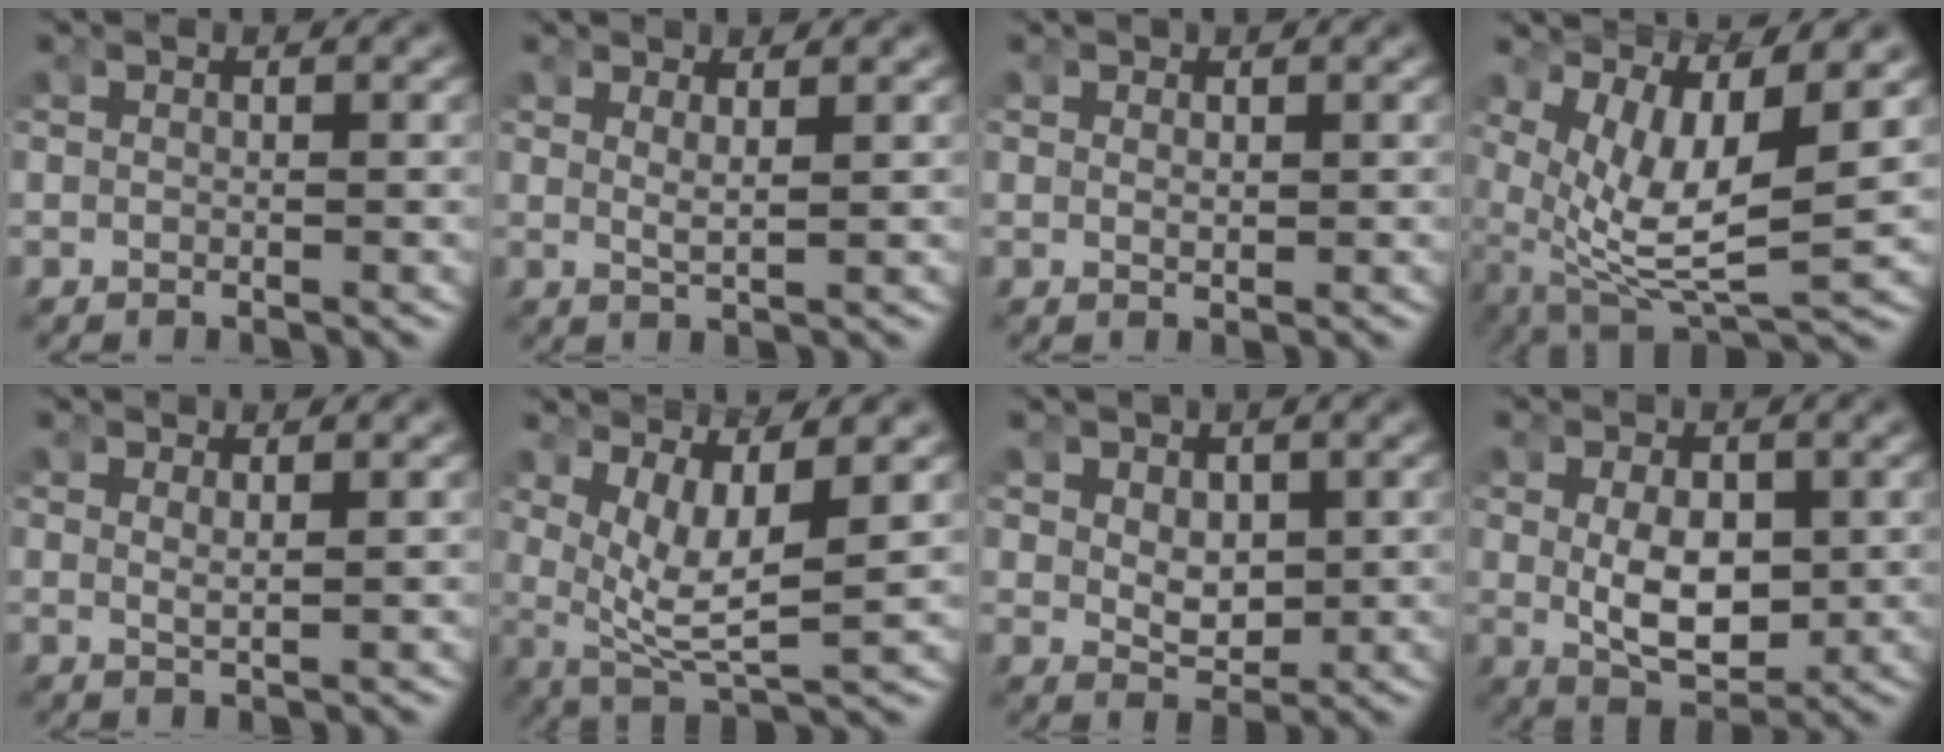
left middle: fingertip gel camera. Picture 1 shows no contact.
{"total": 1.6, "force": [1.0, -0.1, 1.3], "torque": [-0.036, -0.016, 0.028]}
{"total": 0.0}
{"total": 10.1, "force": [-0.5, 6.3, 7.9], "torque": [-0.169, -0.051, 0.014]}
{"total": 1.2, "force": [0.8, -0.4, 0.7], "torque": [-0.027, -0.014, 0.026]}
{"total": 7.3, "force": [1.2, 4.2, 5.9], "torque": [-0.118, -0.026, 0.028]}
{"total": 2.3, "force": [0.5, 1.6, 1.6], "torque": [-0.035, -0.025, 0.024]}
{"total": 5.3, "force": [-0.2, 3.0, 4.4], "torque": [-0.074, -0.028, 0.010]}